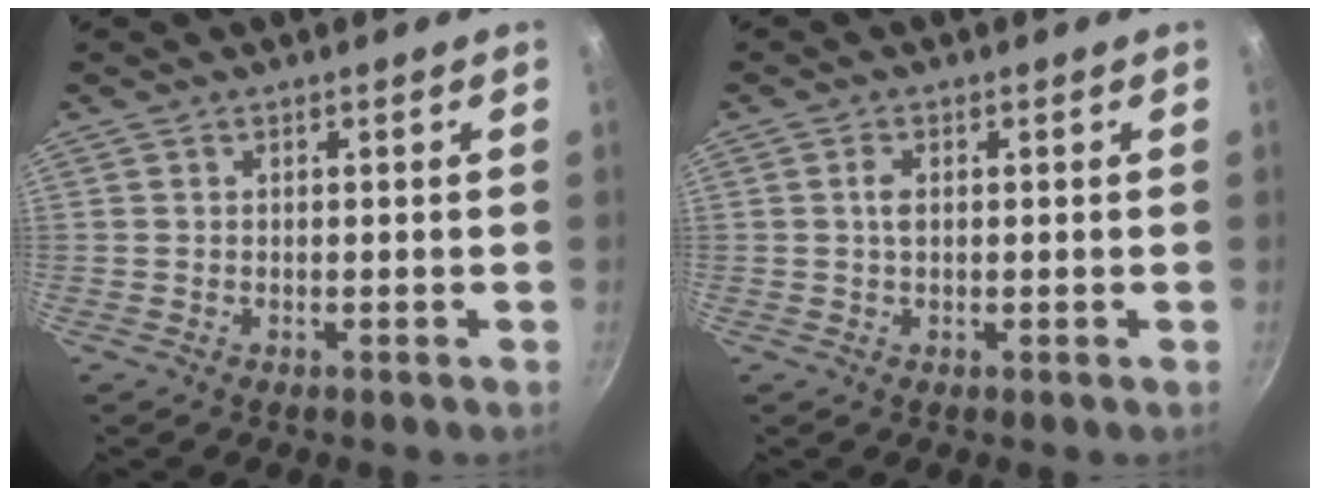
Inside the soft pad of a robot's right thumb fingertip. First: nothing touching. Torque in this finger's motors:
{"motor_torque": [2.39, 2.49, 0.43, -0.34, 0.07]}